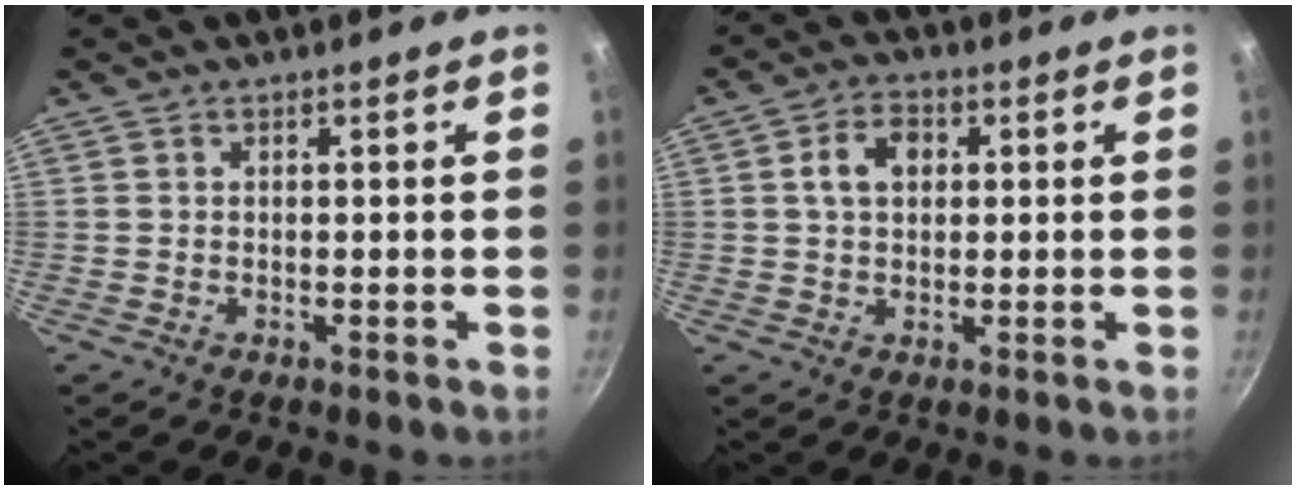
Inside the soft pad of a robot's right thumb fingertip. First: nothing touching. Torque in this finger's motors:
{"motor_torque": [0.28, 1.25, 0.62, 0.63, -0.01]}